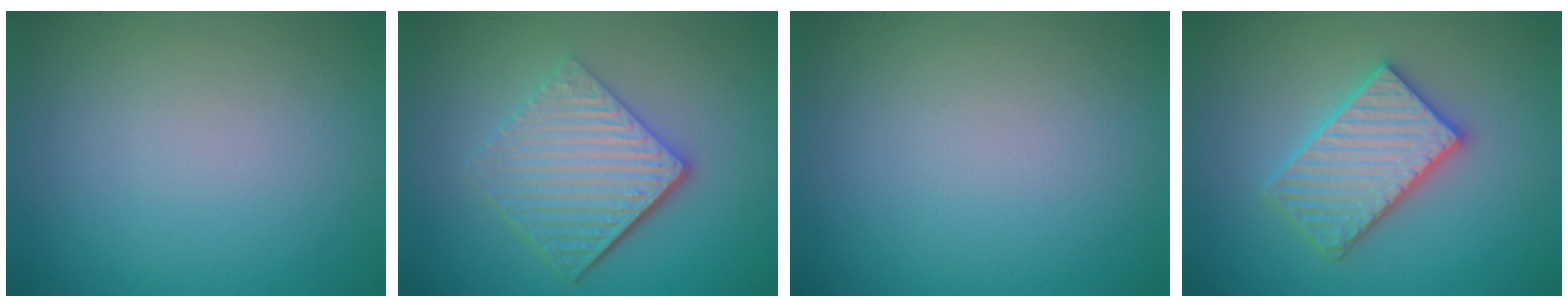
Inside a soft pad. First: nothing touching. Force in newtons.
{"total": 6.1, "press": 4.0, "slide": 4.5}
{"total": 0.0}
{"total": 4.1, "press": 4.0, "slide": 0.7}